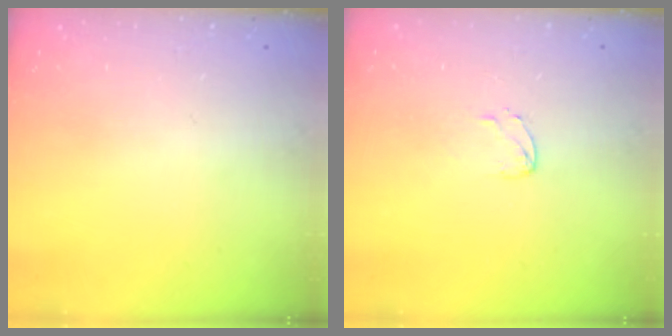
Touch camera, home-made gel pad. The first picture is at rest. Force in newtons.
{"total": 3.1, "press": 3.1, "slide": 0.2}